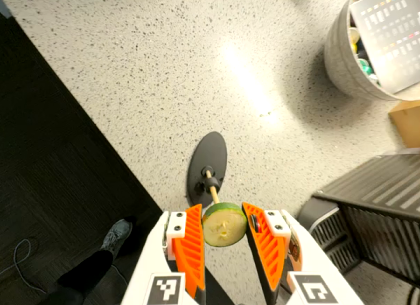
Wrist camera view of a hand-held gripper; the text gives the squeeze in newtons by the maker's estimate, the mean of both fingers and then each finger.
{"total": 11.0, "left": 11.3, "right": 10.7}